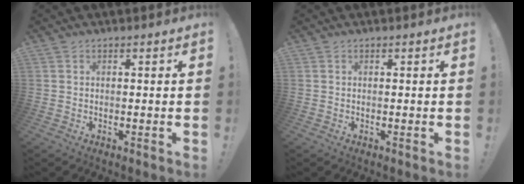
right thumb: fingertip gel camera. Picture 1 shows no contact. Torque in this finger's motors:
{"motor_torque": [-0.07, 0.21, 0.22, 0.08, -0.06]}